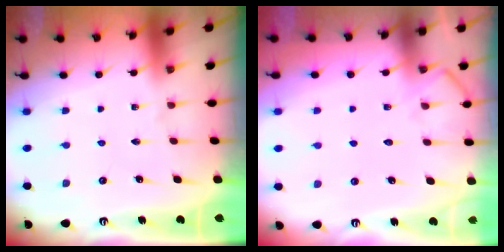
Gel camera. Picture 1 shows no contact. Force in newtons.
{"total": 6.7, "press": 6.6, "slide": 0.9}